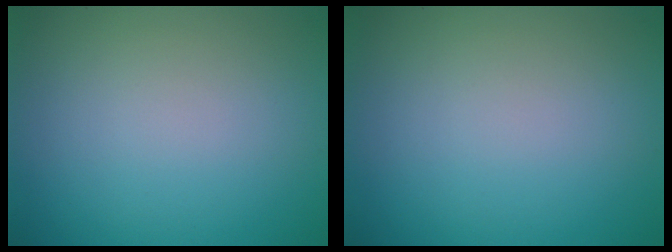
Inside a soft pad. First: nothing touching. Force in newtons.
{"total": 0.0}